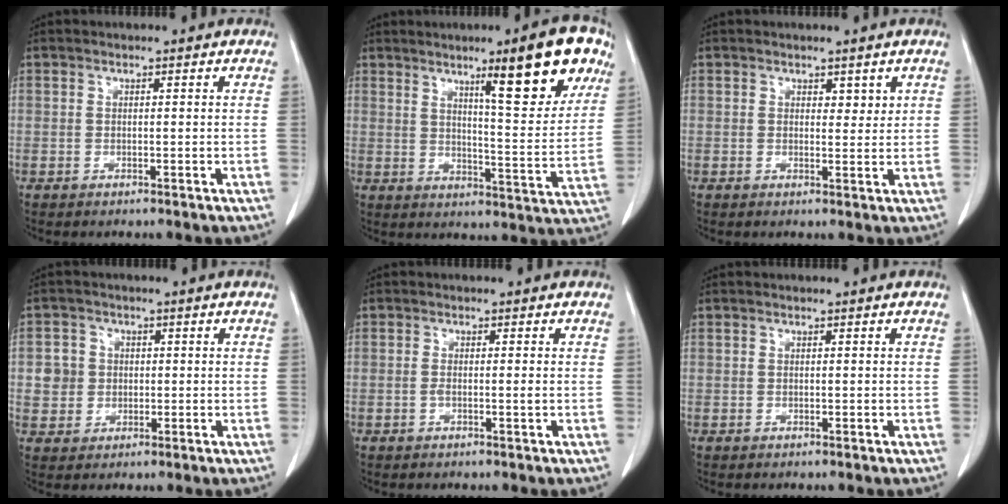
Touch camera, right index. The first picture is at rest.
{"total": 15.3, "force": [8.7, 1.7, 12.5], "torque": [-0.159, -0.002, 0.118]}
{"total": 1.9, "force": [1.0, 1.1, 1.1], "torque": [-0.008, -0.004, 0.016]}
{"total": 4.4, "force": [0.3, 4.3, 0.9], "torque": [-0.013, 0.016, 0.014]}
{"total": 1.0, "force": [-0.2, 0.0, 1.0], "torque": [-0.014, 0.001, -0.002]}
{"total": 0.0}